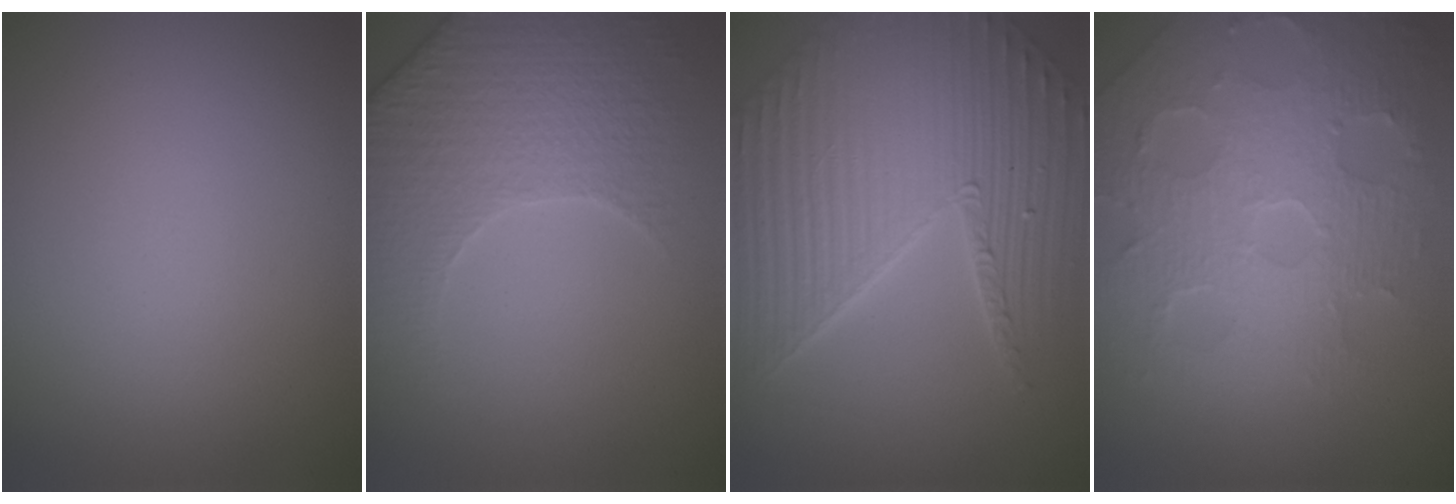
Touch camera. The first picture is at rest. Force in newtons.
{"total": 4.3, "press": 4.2, "slide": 1.0}
{"total": 10.8, "press": 7.3, "slide": 8.0}
{"total": 8.5, "press": 5.9, "slide": 6.1}